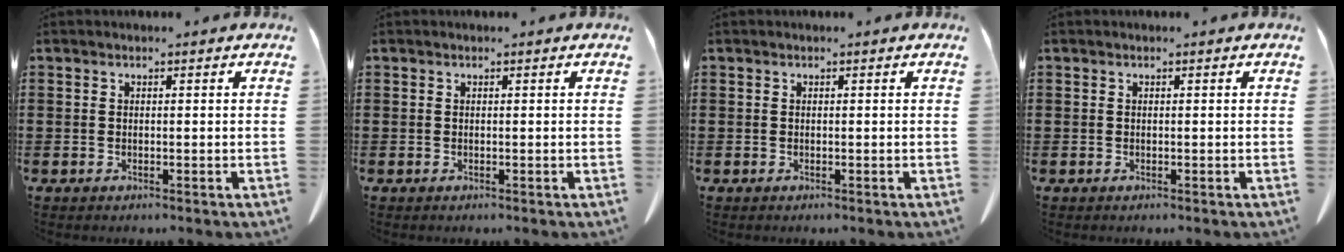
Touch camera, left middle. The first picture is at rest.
{"total": 0.0}
{"total": 0.0}
{"total": 0.0}